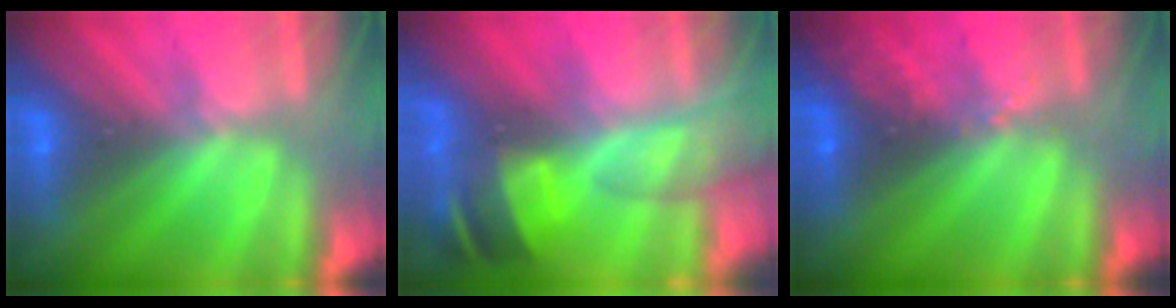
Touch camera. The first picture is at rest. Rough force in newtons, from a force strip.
{"total": 7.3}
{"total": 2.9}